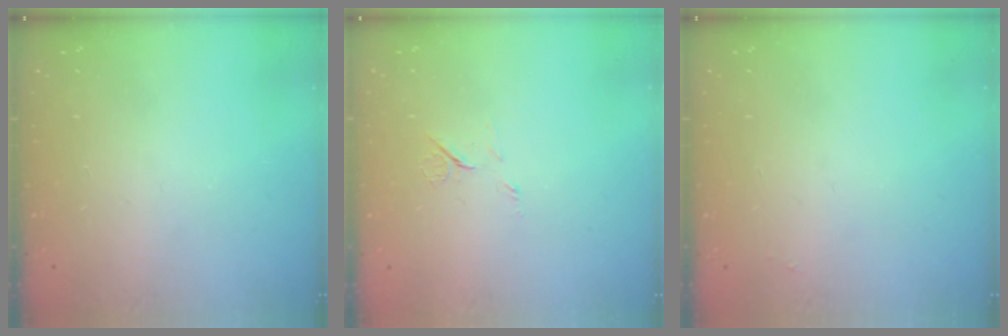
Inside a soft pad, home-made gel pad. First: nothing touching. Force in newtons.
{"total": 6.0, "press": 6.0, "slide": 0.8}
{"total": 1.9, "press": 1.9, "slide": 0.3}